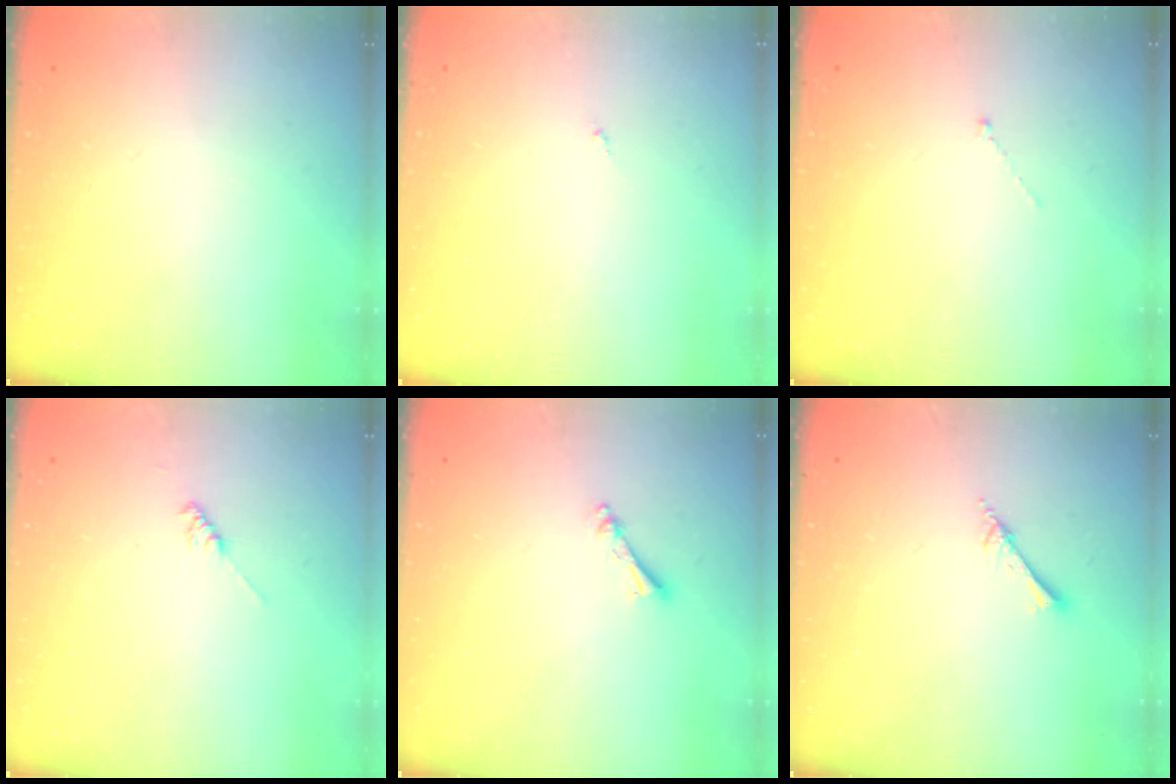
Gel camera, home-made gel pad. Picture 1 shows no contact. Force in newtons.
{"total": 0.0}
{"total": 0.0}
{"total": 1.8, "press": 1.7, "slide": 0.3}
{"total": 2.5, "press": 2.4, "slide": 0.5}
{"total": 2.5, "press": 2.5, "slide": 0.2}